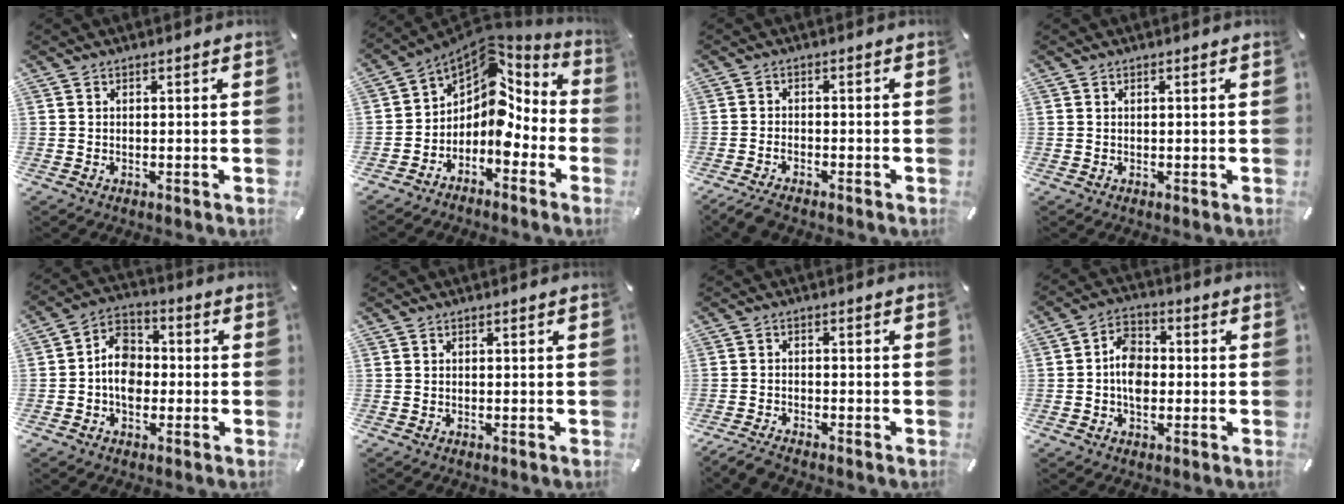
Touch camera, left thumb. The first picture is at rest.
{"total": 8.7, "force": [1.6, 7.0, 4.9], "torque": [-0.088, -0.037, 0.028]}
{"total": 2.9, "force": [-2.3, 0.9, 1.4], "torque": [-0.038, 0.007, -0.048]}
{"total": 0.0}
{"total": 8.2, "force": [-1.5, 6.6, 4.8], "torque": [-0.094, 0.018, -0.026]}
{"total": 0.0}
{"total": 3.1, "force": [-2.8, 0.7, 1.2], "torque": [-0.032, 0.009, -0.058]}
{"total": 7.1, "force": [-1.0, 5.2, 4.6], "torque": [-0.083, 0.014, -0.018]}